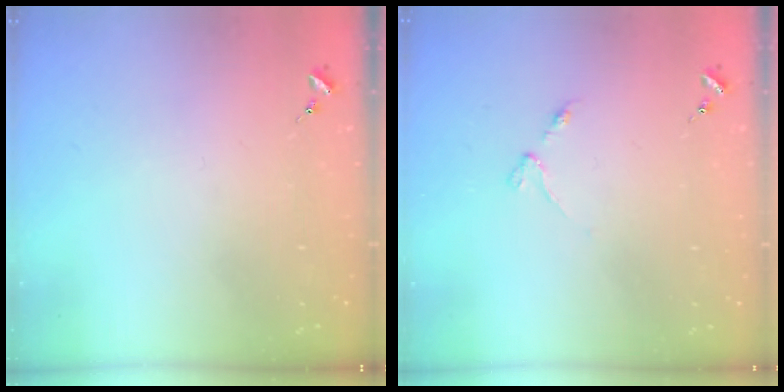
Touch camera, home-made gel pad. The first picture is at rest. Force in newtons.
{"total": 3.2, "press": 3.1, "slide": 0.5}